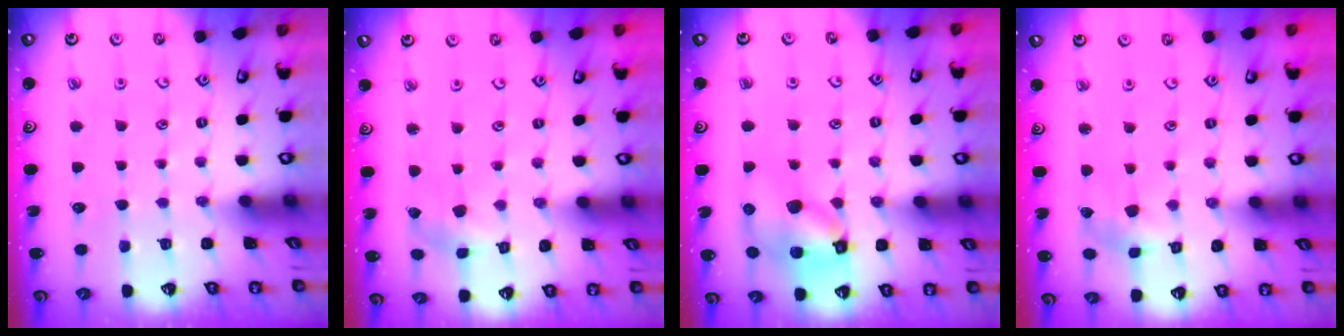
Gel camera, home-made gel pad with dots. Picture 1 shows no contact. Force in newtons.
{"total": 1.4, "press": 1.3, "slide": 0.3}
{"total": 12.3, "press": 12.1, "slide": 2.1}
{"total": 4.5, "press": 4.5, "slide": 0.5}